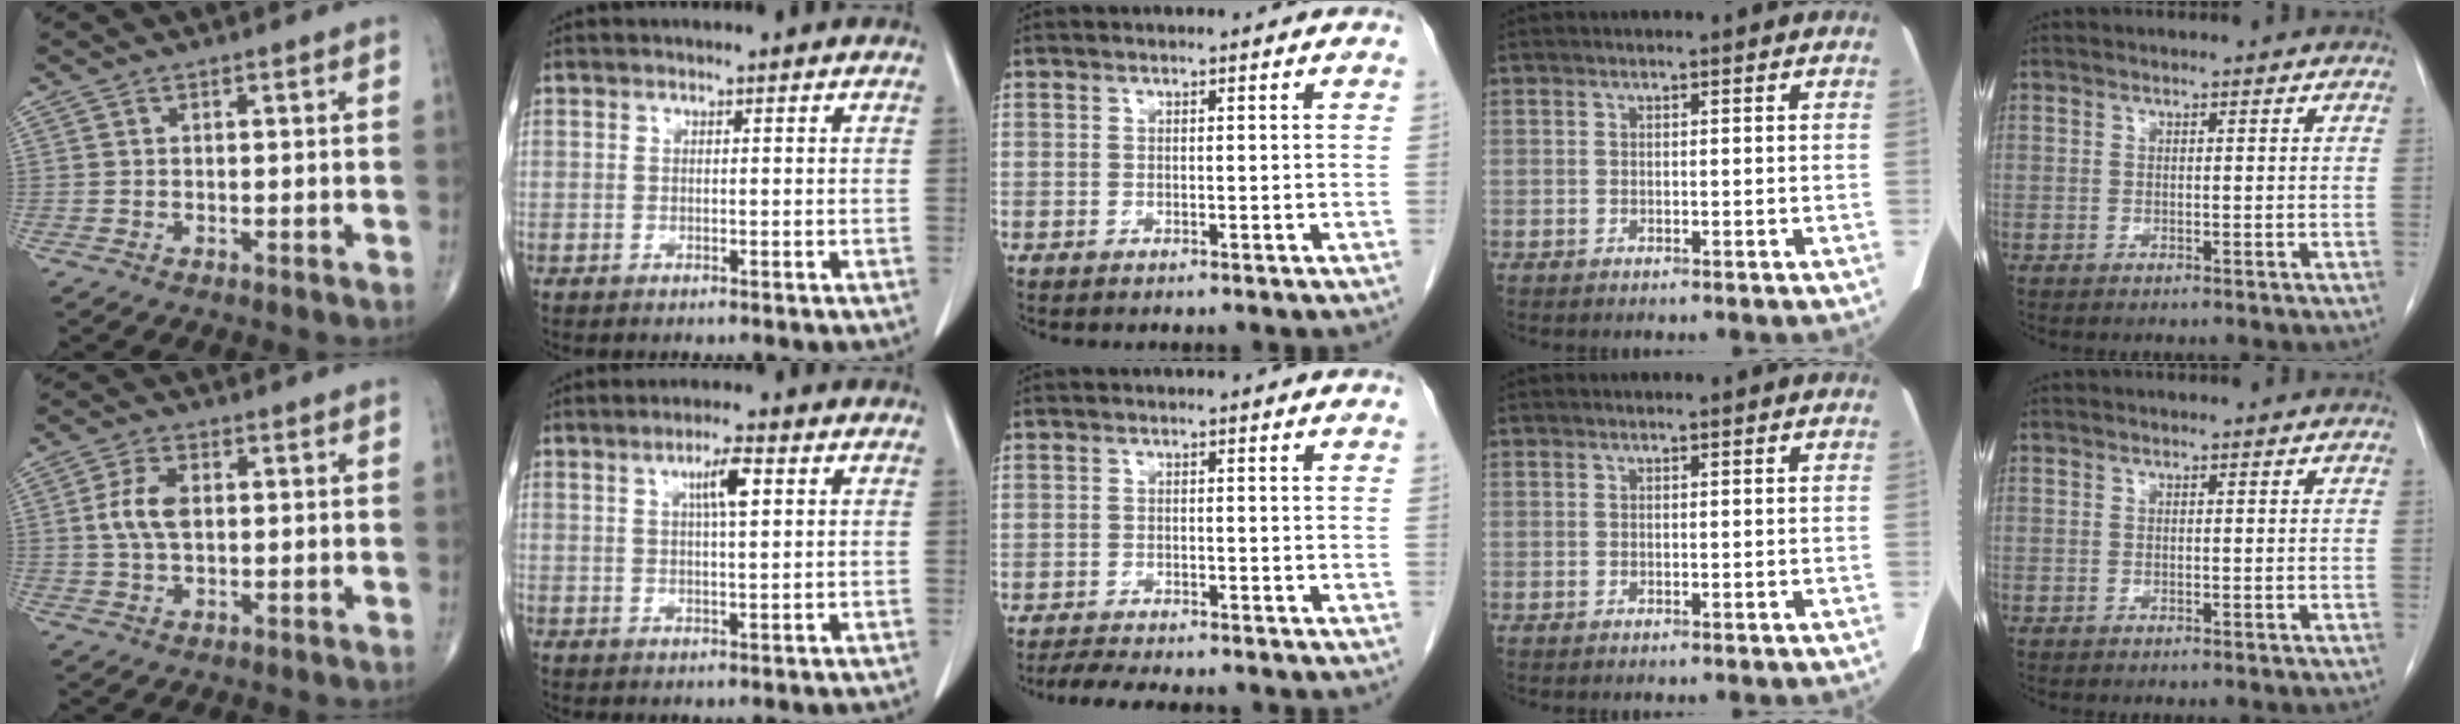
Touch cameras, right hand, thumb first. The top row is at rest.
{"thumb": {"total": 6.0, "force": [0.6, 3.4, 4.9], "torque": [-0.103, 0.005, 0.010]}, "index": {"total": 4.5, "force": [1.6, 0.5, 4.1], "torque": [-0.076, 0.002, 0.027]}, "middle": {"total": 6.2, "force": [-5.5, 0.9, 2.7], "torque": [-0.043, -0.012, -0.084]}}